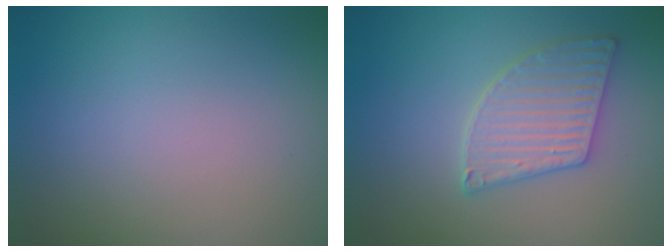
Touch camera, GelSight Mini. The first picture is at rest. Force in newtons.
{"total": 3.8, "press": 3.6, "slide": 1.2}